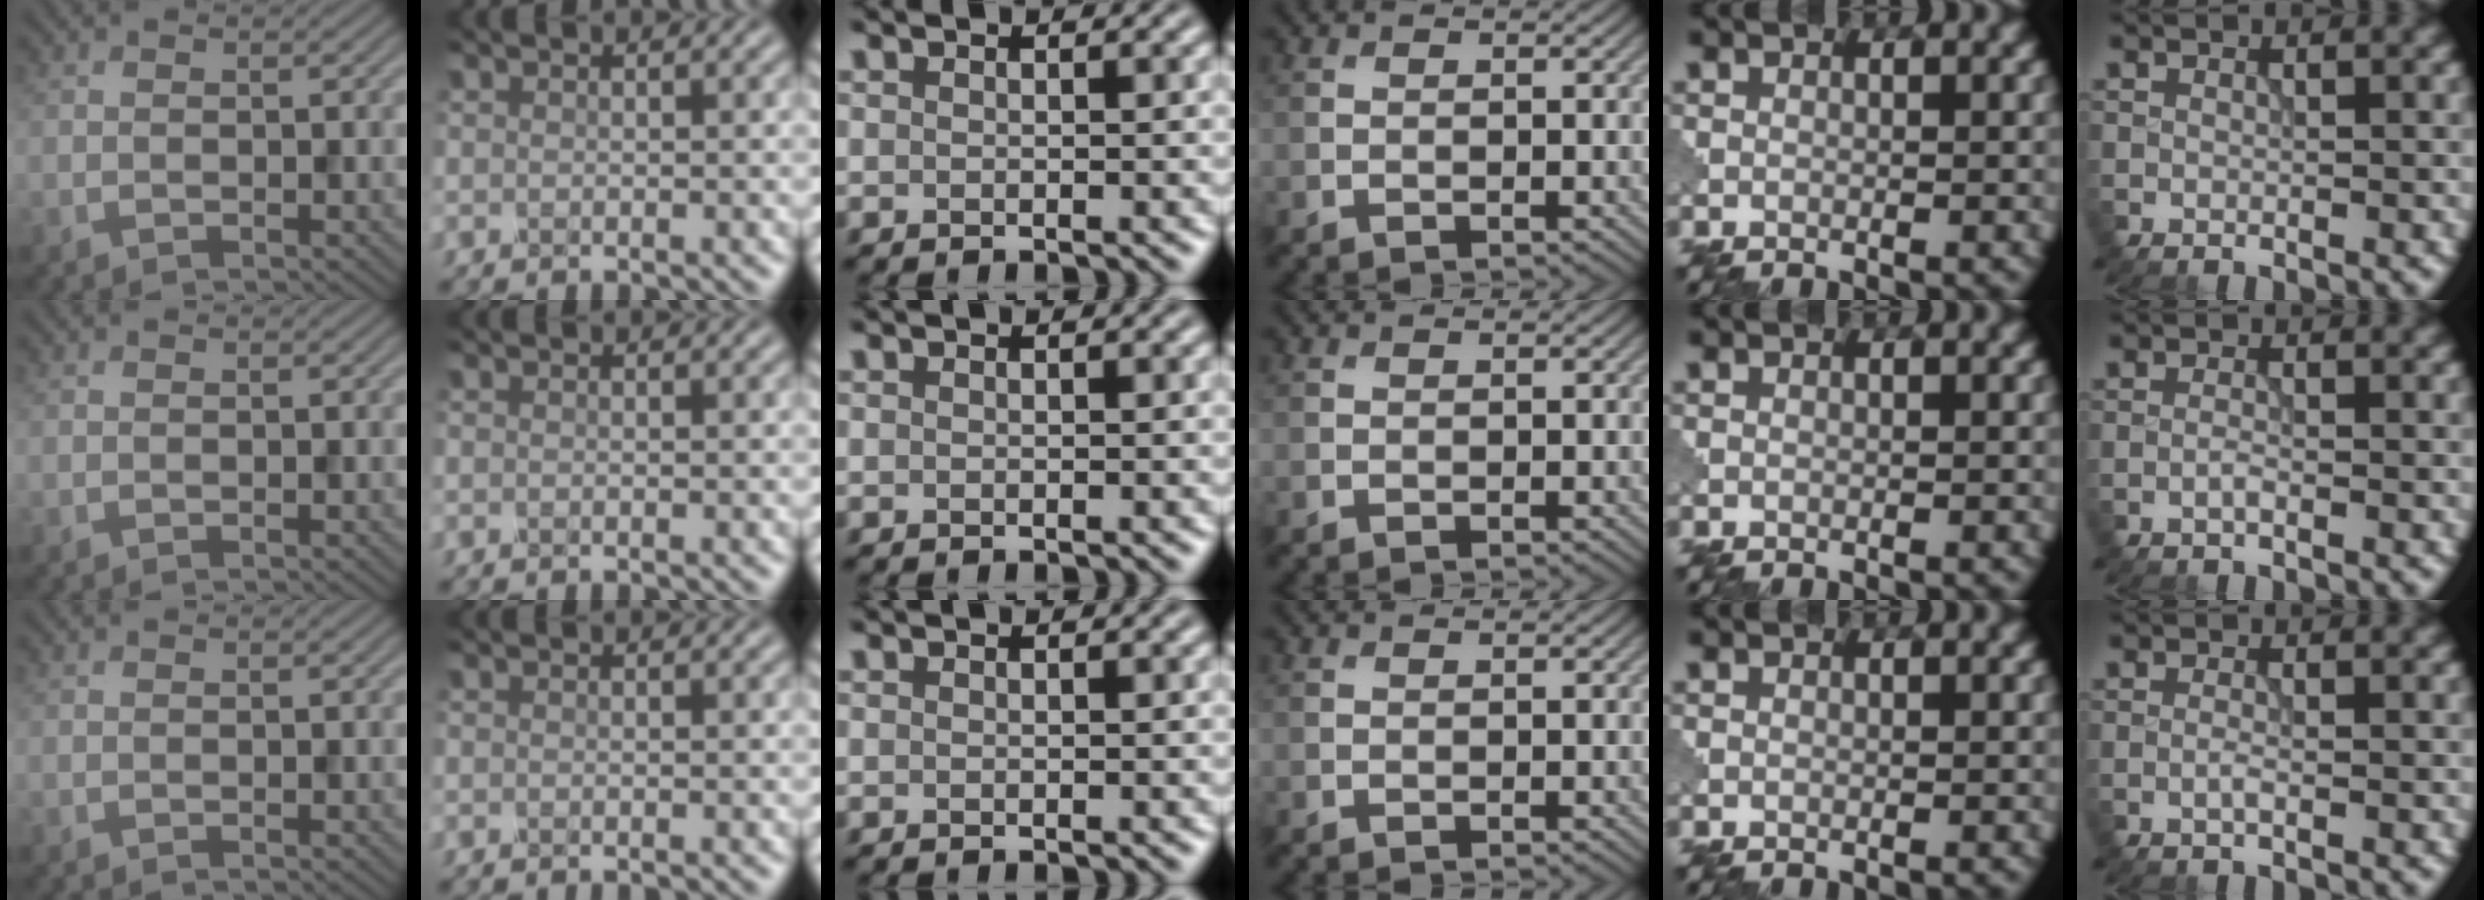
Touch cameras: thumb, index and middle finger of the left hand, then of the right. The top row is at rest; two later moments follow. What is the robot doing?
{"motion": "shake", "object": "sieve"}